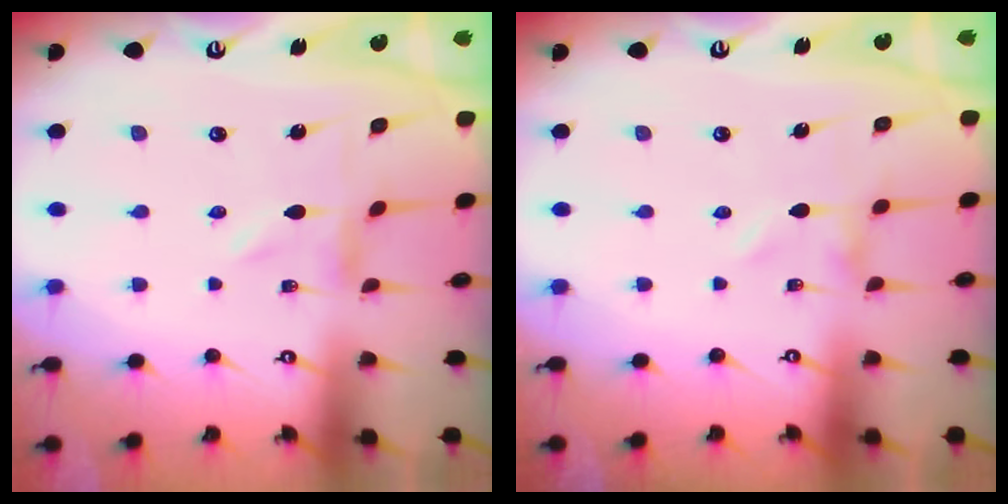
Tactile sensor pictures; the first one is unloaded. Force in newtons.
{"total": 0.0}